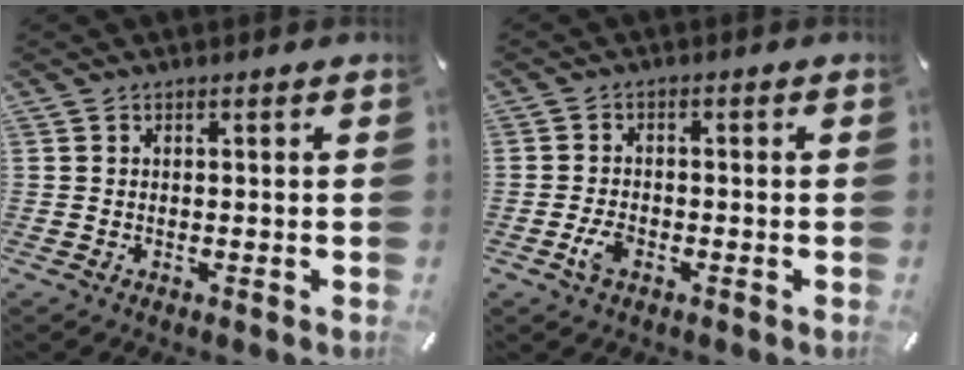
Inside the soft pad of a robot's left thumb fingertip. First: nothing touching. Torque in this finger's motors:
{"motor_torque": [-0.03, 0.74, 0.03, -0.01, 0.10]}